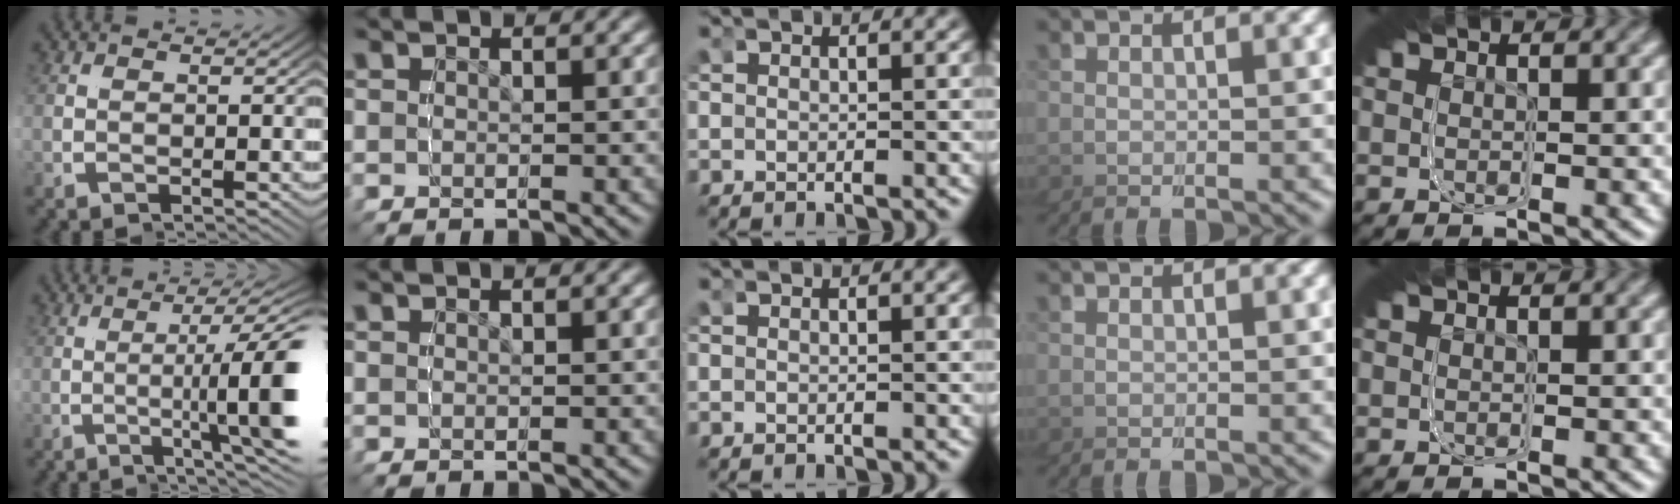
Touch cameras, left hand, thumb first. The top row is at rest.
{"thumb": {"total": 8.5, "force": [0.0, -3.4, 7.8], "torque": [-0.092, 0.053, -0.026]}}